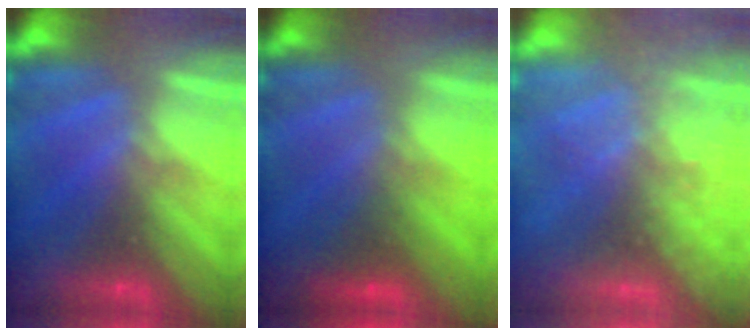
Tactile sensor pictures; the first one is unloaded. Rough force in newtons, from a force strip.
{"total": 1.5}
{"total": 5.8}